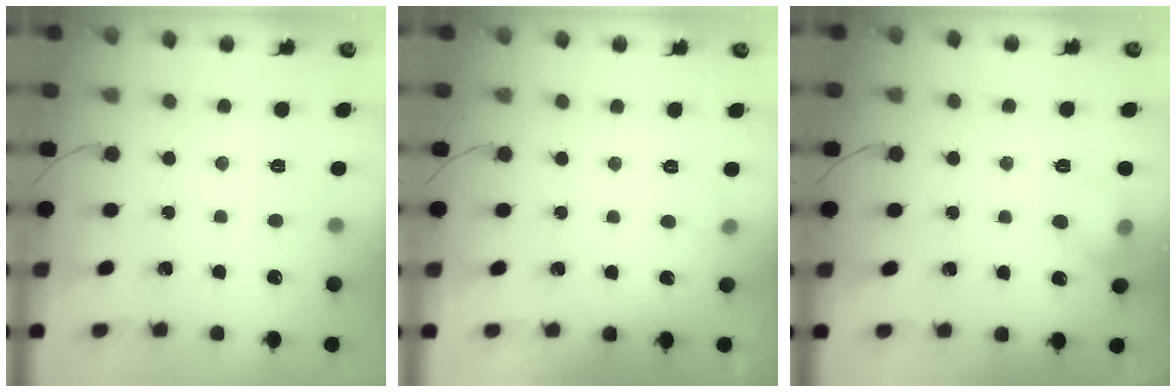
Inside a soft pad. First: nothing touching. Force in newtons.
{"total": 2.4, "press": 2.2, "slide": 0.9}
{"total": 7.2, "press": 7.0, "slide": 1.3}